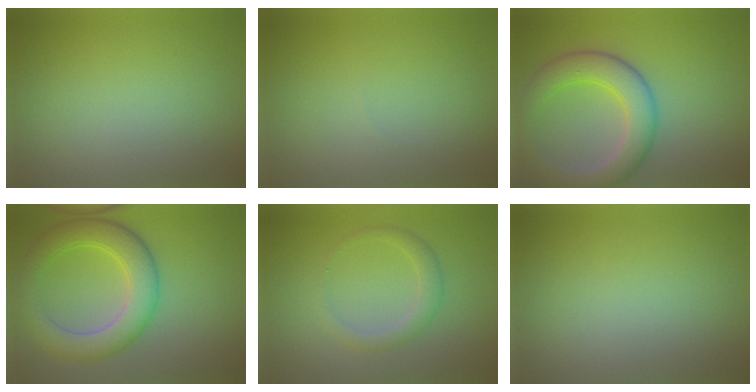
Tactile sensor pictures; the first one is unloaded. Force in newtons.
{"total": 0.0}
{"total": 6.2, "press": 6.2, "slide": 0.3}
{"total": 6.3, "press": 6.3, "slide": 0.1}
{"total": 1.5, "press": 1.5, "slide": 0.0}
{"total": 0.0}